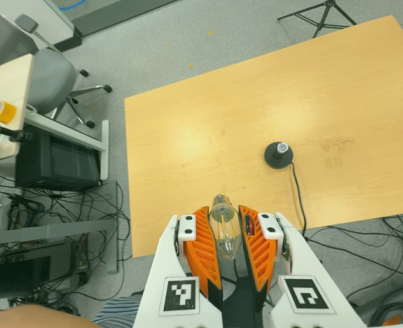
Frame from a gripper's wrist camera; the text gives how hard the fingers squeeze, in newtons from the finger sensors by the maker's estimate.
{"total": 21.5, "left": 24.6, "right": 18.3}